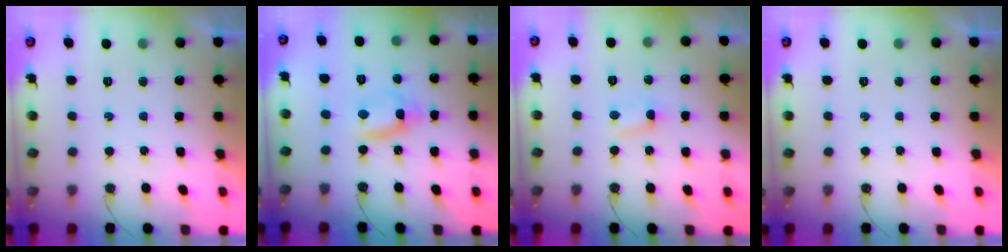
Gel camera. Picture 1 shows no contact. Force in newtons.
{"total": 4.7, "press": 4.7, "slide": 0.3}
{"total": 2.6, "press": 2.6, "slide": 0.4}
{"total": 0.0}